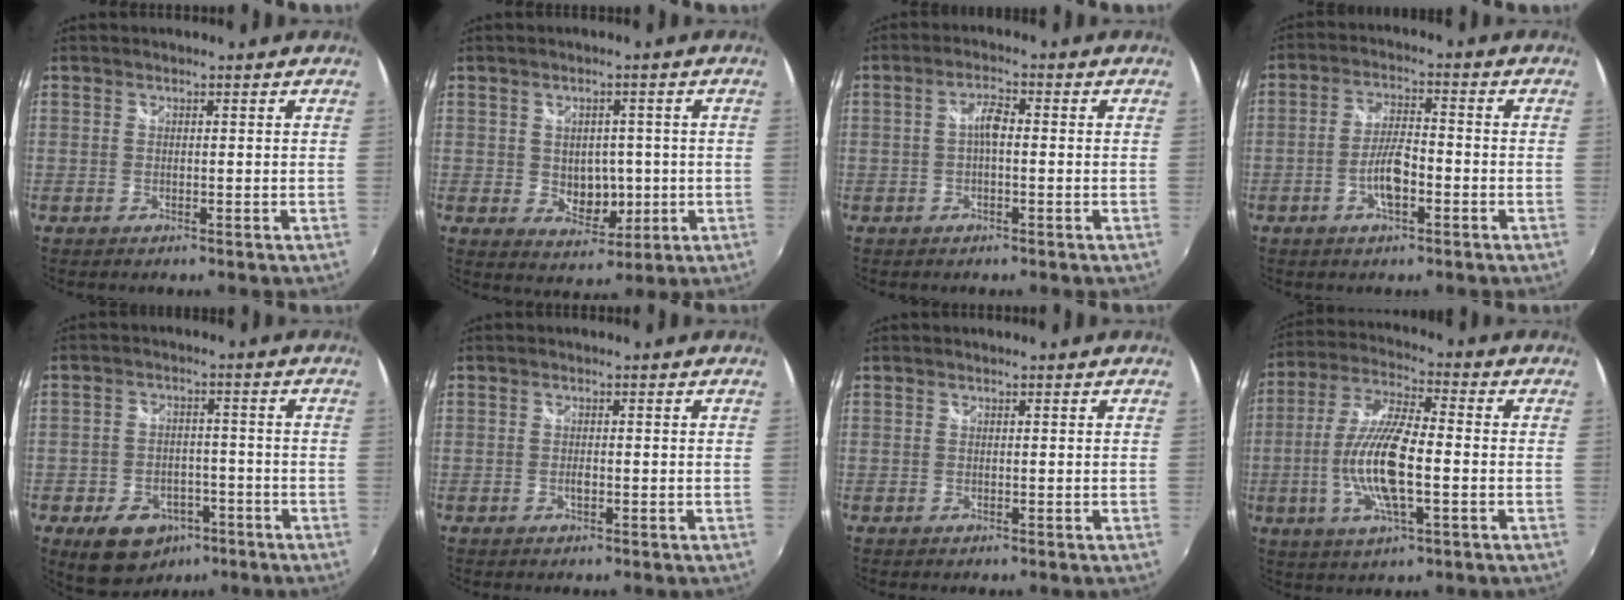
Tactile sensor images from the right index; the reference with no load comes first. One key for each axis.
{"total": 6.2, "fx": -0.3, "fy": 5.1, "fz": 3.6, "tx": -0.059, "ty": -0.005, "tz": 0.006}
{"total": 3.0, "fx": -0.3, "fy": 1.0, "fz": 2.8, "tx": -0.053, "ty": 0.010, "tz": -0.006}
{"total": 6.1, "fx": -2.5, "fy": 2.1, "fz": 5.2, "tx": -0.104, "ty": 0.004, "tz": -0.045}
{"total": 11.1, "fx": -6.3, "fy": 7.6, "fz": 4.9, "tx": -0.113, "ty": 0.012, "tz": -0.078}
{"total": 1.0, "fx": -0.4, "fy": 0.5, "fz": 0.8, "tx": -0.015, "ty": -0.001, "tz": -0.008}
{"total": 0.0}
{"total": 13.8, "fx": -2.8, "fy": 3.6, "fz": 13.0, "tx": -0.265, "ty": -0.005, "tz": -0.054}